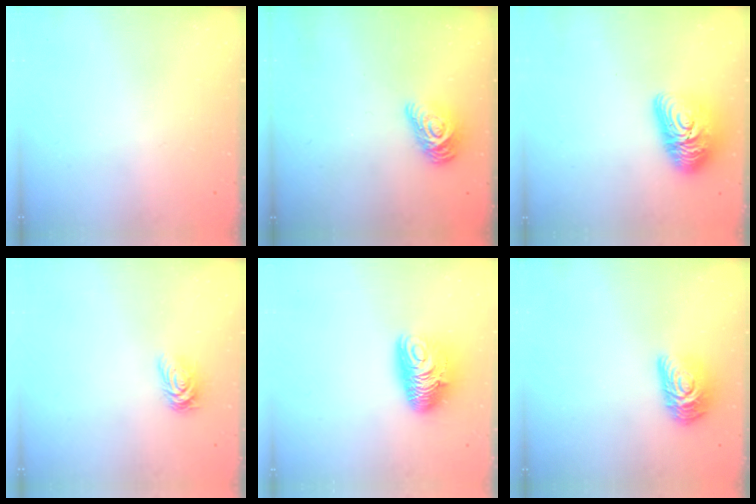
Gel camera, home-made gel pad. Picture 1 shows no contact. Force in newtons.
{"total": 11.3, "press": 11.3, "slide": 0.4}
{"total": 14.6, "press": 14.5, "slide": 1.1}
{"total": 5.1, "press": 5.1, "slide": 0.3}
{"total": 11.0, "press": 10.9, "slide": 1.3}
{"total": 11.9, "press": 11.9, "slide": 0.9}